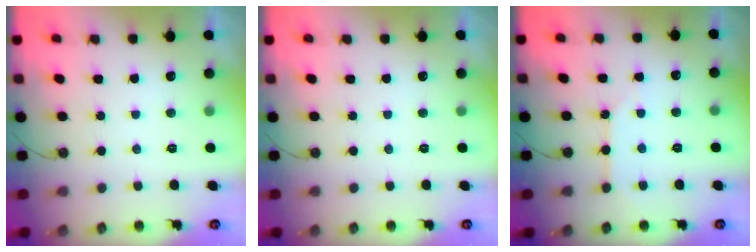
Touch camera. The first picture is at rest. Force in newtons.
{"total": 0.0}
{"total": 2.1, "press": 2.1, "slide": 0.3}